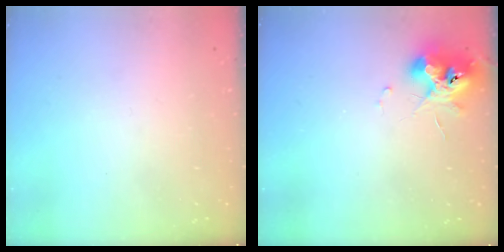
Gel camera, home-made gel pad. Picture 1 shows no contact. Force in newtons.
{"total": 10.9, "press": 10.9, "slide": 0.5}